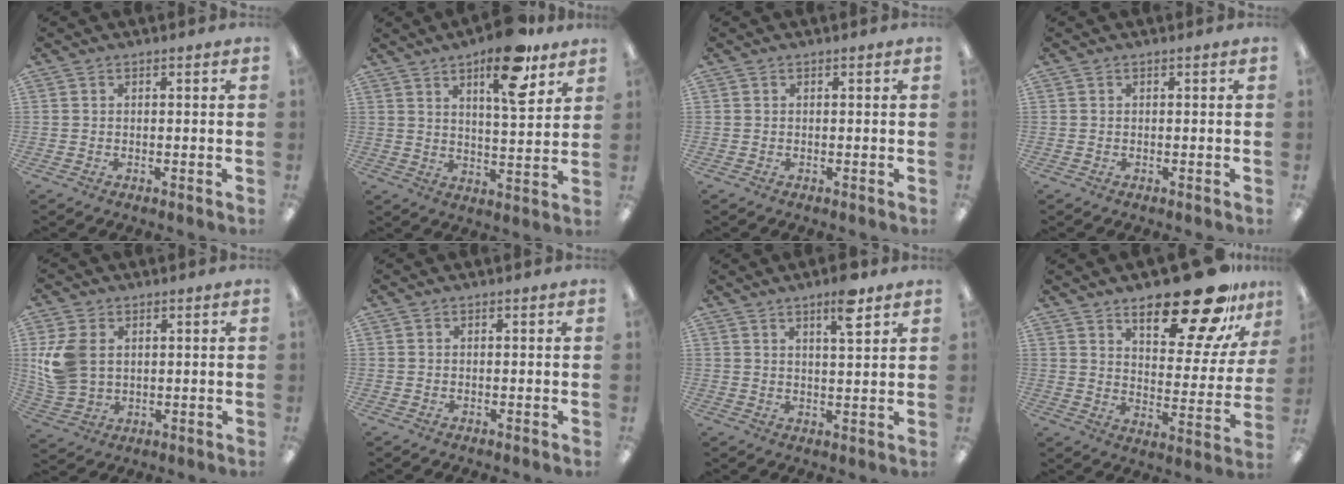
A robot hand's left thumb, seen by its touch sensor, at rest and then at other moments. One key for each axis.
{"total": 14.7, "fx": 9.2, "fy": 4.8, "fz": 10.4, "tx": -0.146, "ty": -0.045, "tz": 0.147}
{"total": 0.0}
{"total": 0.0}
{"total": 10.5, "fx": 2.4, "fy": 8.0, "fz": 6.4, "tx": -0.150, "ty": 0.008, "tz": 0.047}
{"total": 0.0}
{"total": 7.0, "fx": 4.5, "fy": 1.7, "fz": 5.1, "tx": -0.071, "ty": -0.019, "tz": 0.068}
{"total": 22.5, "fx": 16.3, "fy": 7.7, "fz": 13.6, "tx": -0.181, "ty": -0.108, "tz": 0.262}